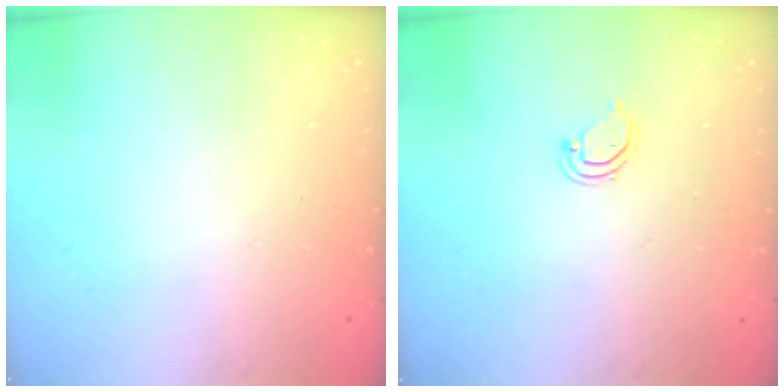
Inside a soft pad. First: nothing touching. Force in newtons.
{"total": 3.6, "press": 3.5, "slide": 0.4}